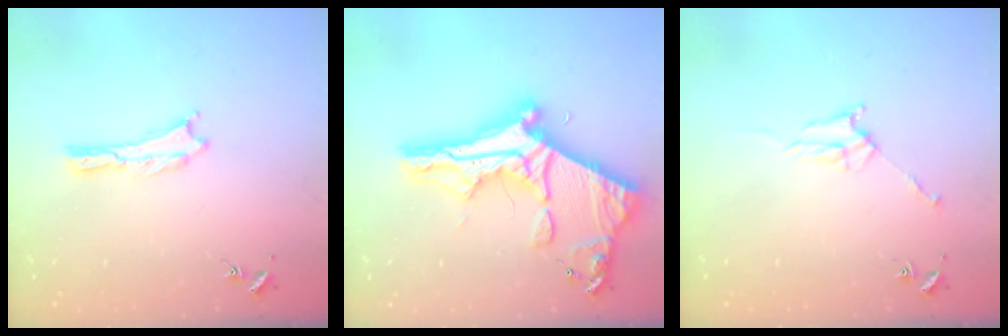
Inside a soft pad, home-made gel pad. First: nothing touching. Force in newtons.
{"total": 14.3, "press": 14.3, "slide": 1.2}
{"total": 3.7, "press": 3.6, "slide": 0.5}